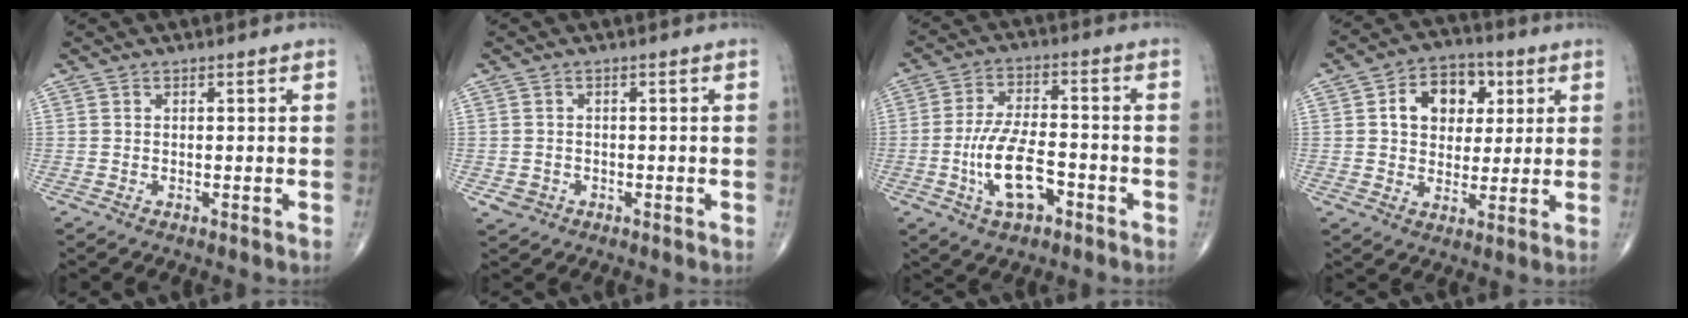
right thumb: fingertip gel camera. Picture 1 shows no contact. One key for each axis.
{"total": 2.2, "fx": -0.7, "fy": 2.0, "fz": 0.5, "tx": -0.002, "ty": 0.005, "tz": -0.008}
{"total": 11.1, "fx": -3.8, "fy": 5.1, "fz": 9.2, "tx": -0.174, "ty": 0.022, "tz": -0.068}
{"total": 11.3, "fx": 3.1, "fy": 8.4, "fz": 7.0, "tx": -0.066, "ty": 0.002, "tz": 0.045}